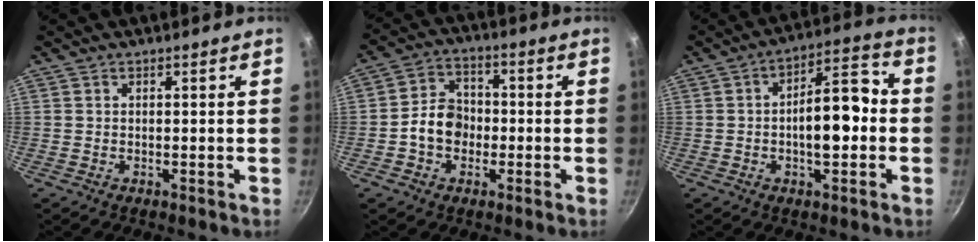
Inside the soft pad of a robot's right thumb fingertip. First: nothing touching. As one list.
[{"total": 8.1, "force": [-1.6, 6.4, 4.7], "torque": [-0.049, 0.026, -0.038]}, {"total": 11.5, "force": [-1.4, 5.2, 10.2], "torque": [-0.134, 0.039, -0.026]}]